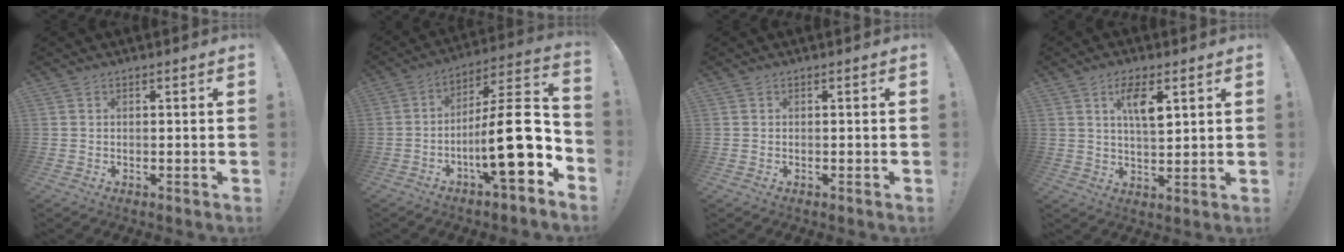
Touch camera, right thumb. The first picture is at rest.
{"total": 20.3, "force": [-4.7, 4.9, 19.1], "torque": [-0.304, 0.015, -0.077]}
{"total": 0.0}
{"total": 7.5, "force": [3.3, 2.9, 6.1], "torque": [-0.100, -0.008, 0.052]}